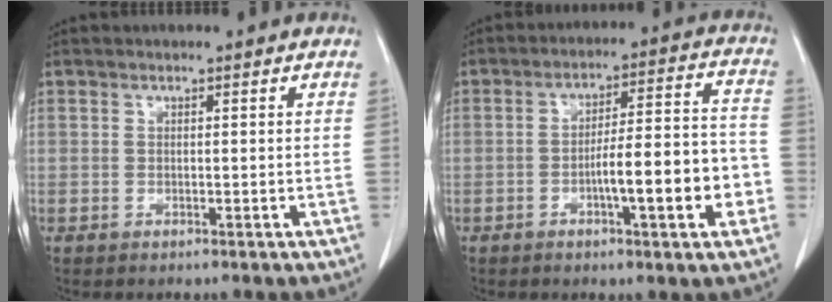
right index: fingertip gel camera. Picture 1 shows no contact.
{"total": 11.7, "force": [-3.6, 1.6, 11.0], "torque": [-0.166, 0.020, -0.051]}